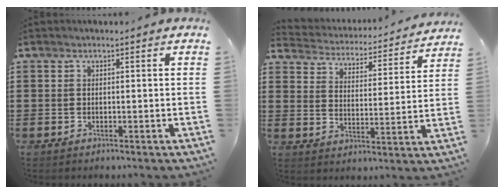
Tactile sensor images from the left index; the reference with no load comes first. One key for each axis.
{"total": 3.4, "fx": 3.4, "fy": 0.1, "fz": -0.2, "tx": -0.020, "ty": -0.031, "tz": 0.050}